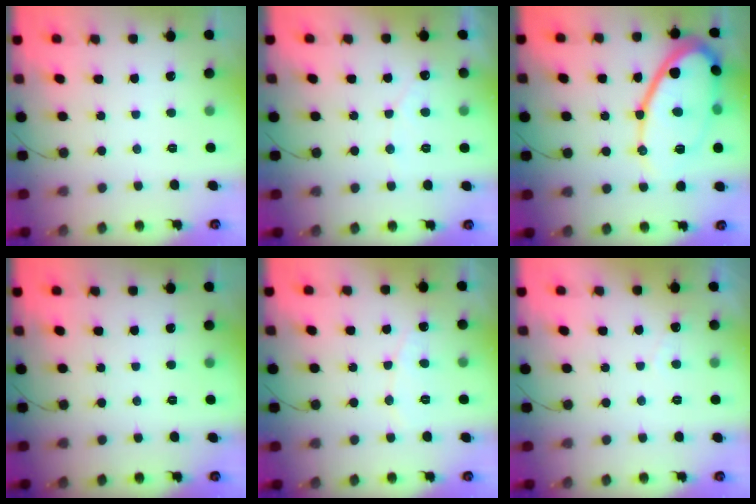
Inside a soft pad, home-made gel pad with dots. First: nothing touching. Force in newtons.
{"total": 3.0, "press": 3.0, "slide": 0.1}
{"total": 17.7, "press": 17.6, "slide": 1.5}
{"total": 0.0}
{"total": 6.0, "press": 5.9, "slide": 0.5}
{"total": 2.5, "press": 2.5, "slide": 0.1}